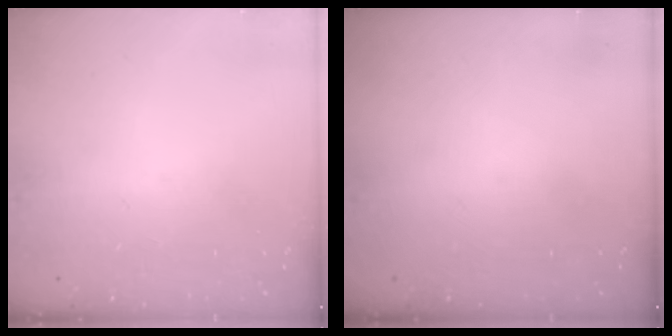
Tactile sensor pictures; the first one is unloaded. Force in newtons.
{"total": 0.0}